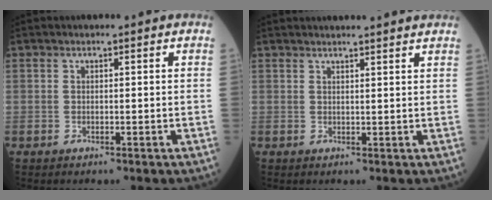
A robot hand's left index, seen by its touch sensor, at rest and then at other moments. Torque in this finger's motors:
{"motor_torque": [0.88, -0.83, 0.04, 0.01]}